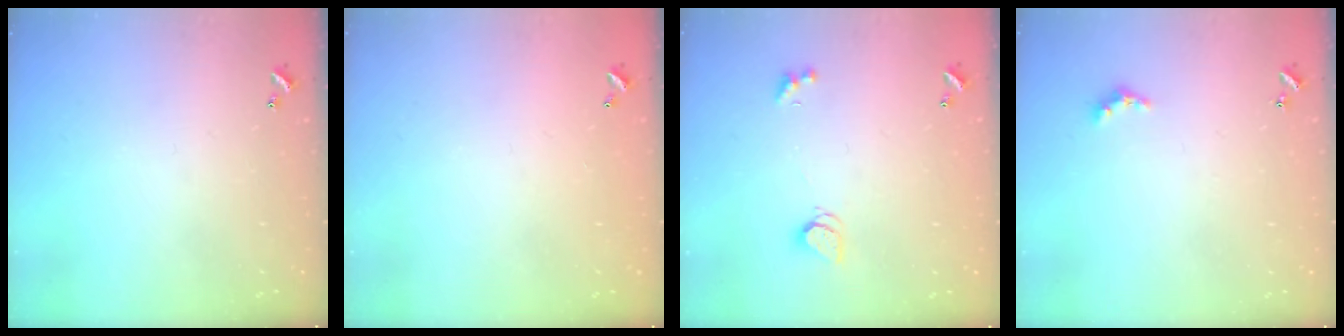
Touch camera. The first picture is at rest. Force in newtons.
{"total": 2.8, "press": 2.8, "slide": 0.1}
{"total": 2.1, "press": 2.0, "slide": 0.3}
{"total": 2.4, "press": 2.3, "slide": 0.5}